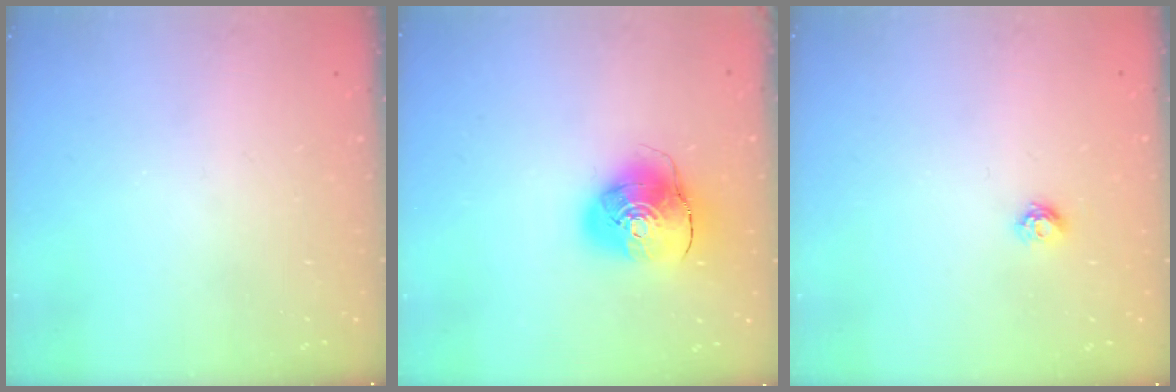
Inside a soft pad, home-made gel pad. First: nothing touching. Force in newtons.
{"total": 10.4, "press": 10.3, "slide": 1.4}
{"total": 4.6, "press": 4.5, "slide": 0.6}